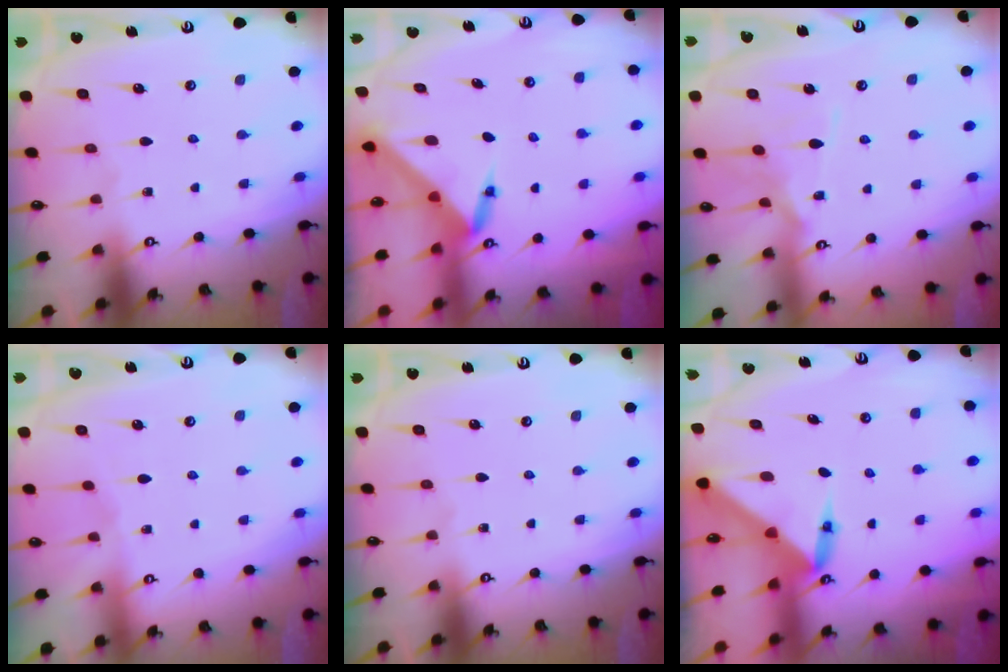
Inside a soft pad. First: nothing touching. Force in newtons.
{"total": 3.2, "press": 3.2, "slide": 0.2}
{"total": 10.3, "press": 10.3, "slide": 0.9}
{"total": 2.4, "press": 2.4, "slide": 0.4}
{"total": 0.0}
{"total": 3.9, "press": 3.9, "slide": 0.4}